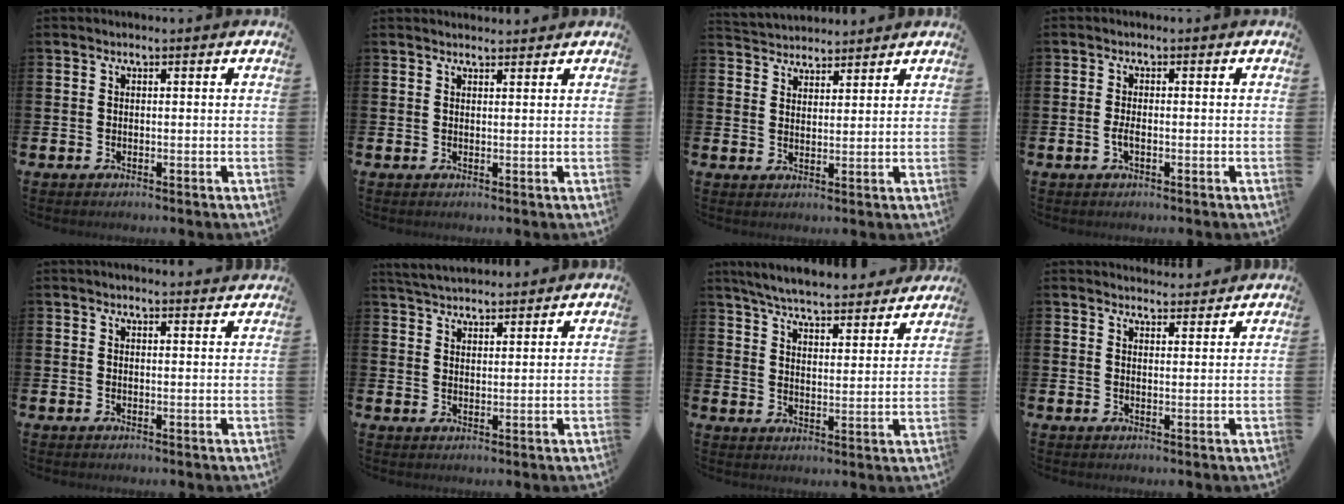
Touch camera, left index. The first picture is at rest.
{"total": 1.5, "force": [1.5, 0.3, 0.1], "torque": [0.011, -0.008, 0.024]}
{"total": 3.6, "force": [3.5, 0.9, -0.7], "torque": [-0.003, -0.016, 0.065]}
{"total": 1.6, "force": [-0.5, 0.5, 1.4], "torque": [-0.028, 0.003, -0.010]}
{"total": 1.5, "force": [1.5, 0.1, 0.0], "torque": [0.010, -0.010, 0.026]}
{"total": 4.1, "force": [4.1, 0.8, 0.3], "torque": [-0.020, -0.015, 0.076]}
{"total": 6.6, "force": [6.4, 0.7, 1.4], "torque": [-0.044, -0.043, 0.111]}
{"total": 3.1, "force": [3.0, 0.5, -0.2], "torque": [0.012, -0.021, 0.052]}